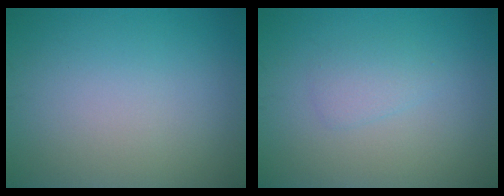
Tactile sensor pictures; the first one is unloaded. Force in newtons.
{"total": 1.4, "press": 1.4, "slide": 0.1}